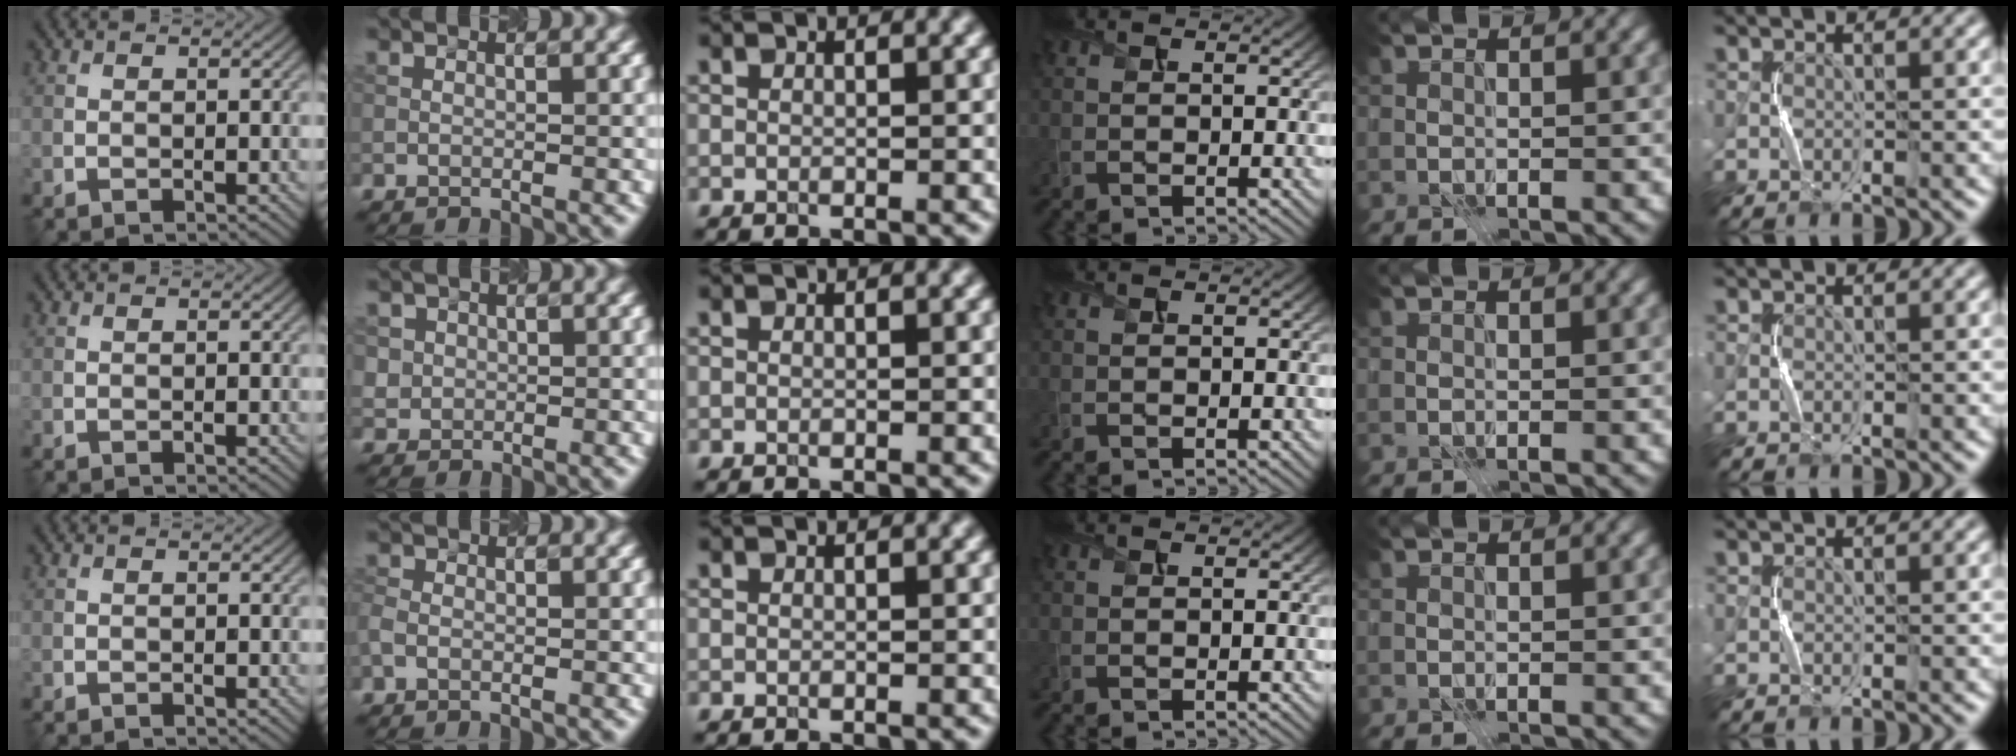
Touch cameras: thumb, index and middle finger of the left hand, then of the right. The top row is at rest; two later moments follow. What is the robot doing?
{"motion": "press", "object": "toy piano key"}